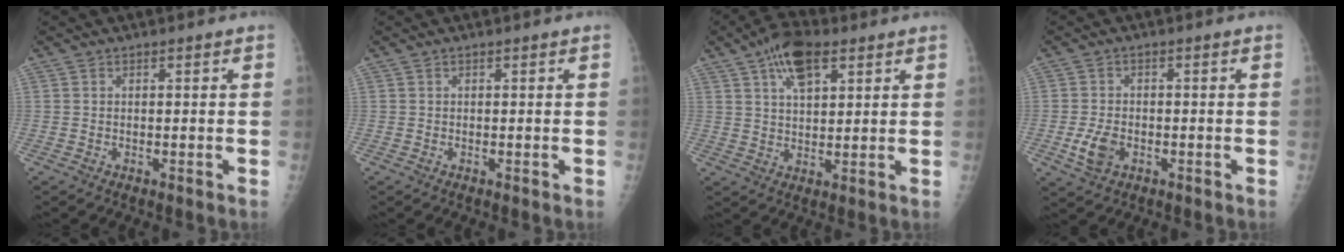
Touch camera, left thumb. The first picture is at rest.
{"total": 0.0}
{"total": 9.6, "force": [5.1, 4.4, 6.8], "torque": [-0.102, -0.008, 0.087]}
{"total": 4.4, "force": [-1.4, 3.0, 2.9], "torque": [-0.054, 0.003, -0.025]}